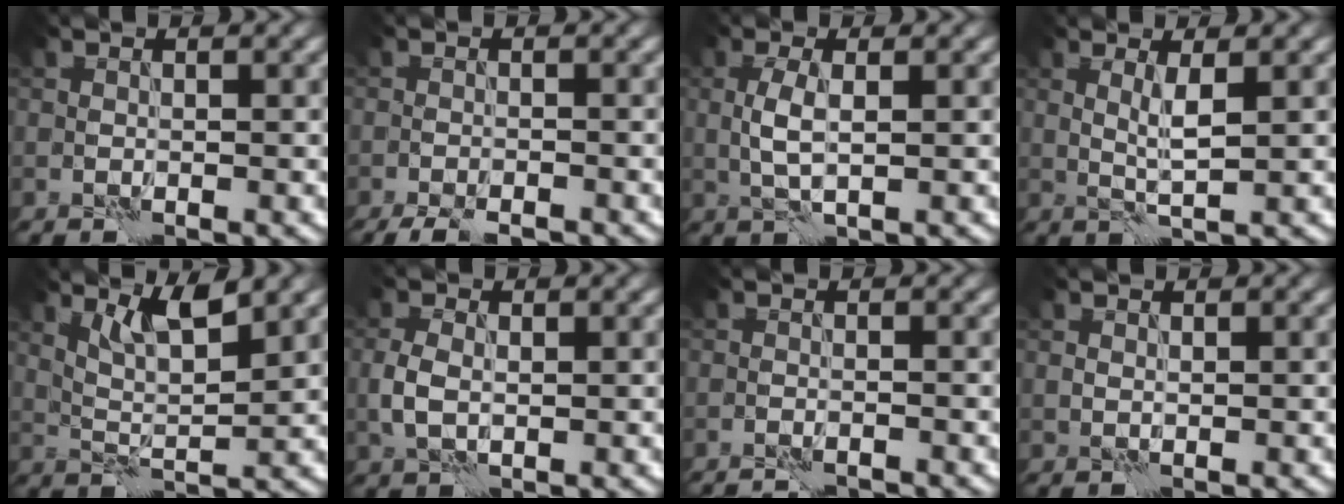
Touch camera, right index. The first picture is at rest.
{"total": 4.6, "force": [-4.0, 1.3, 2.0], "torque": [-0.033, -0.013, -0.063]}
{"total": 2.2, "force": [0.3, 0.5, 2.1], "torque": [-0.050, 0.003, 0.005]}
{"total": 1.8, "force": [0.8, -0.1, 1.6], "torque": [-0.033, -0.002, 0.016]}
{"total": 3.6, "force": [2.4, 0.4, 2.6], "torque": [-0.052, -0.006, 0.049]}
{"total": 2.6, "force": [-0.3, 1.7, 1.9], "torque": [-0.046, -0.001, -0.005]}
{"total": 2.8, "force": [-2.7, 0.2, 0.5], "torque": [-0.005, 0.004, -0.040]}
{"total": 0.0}